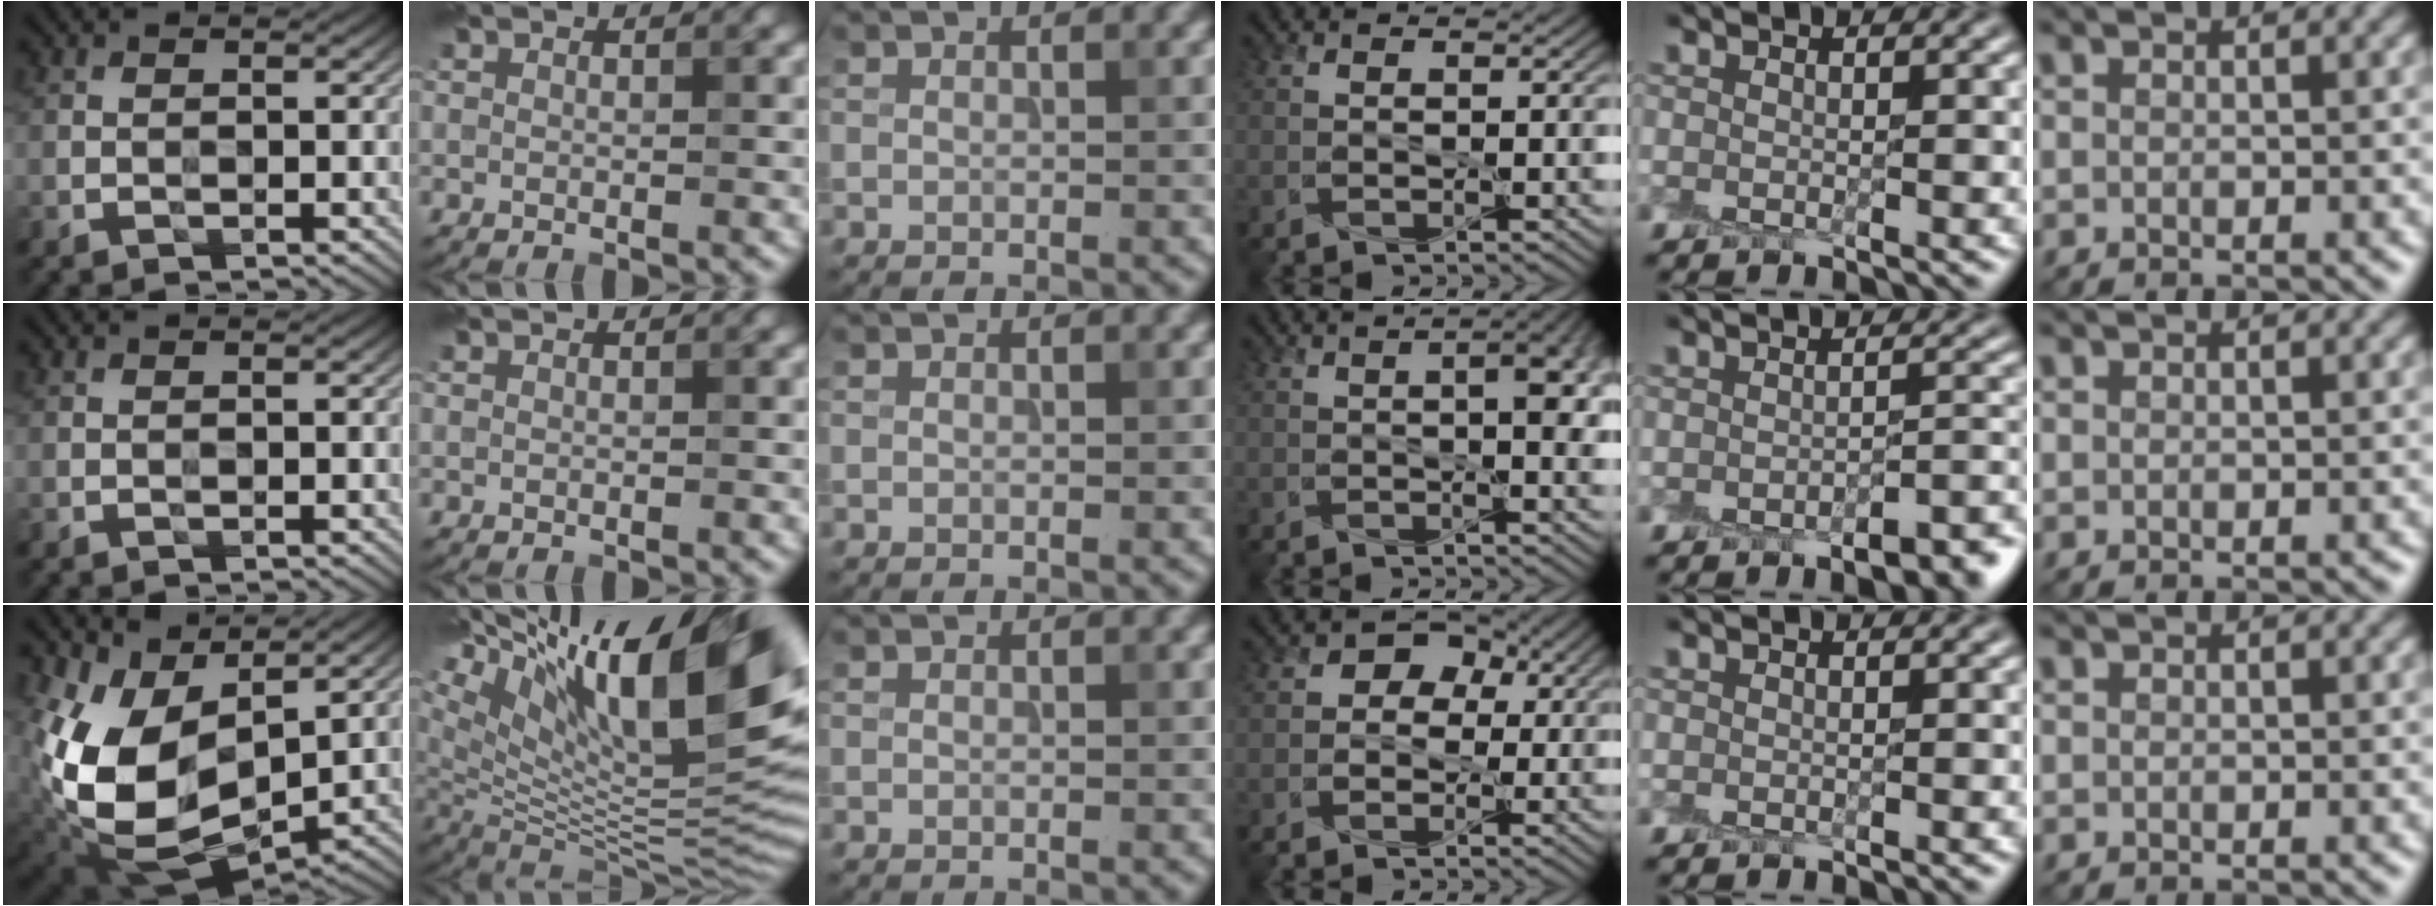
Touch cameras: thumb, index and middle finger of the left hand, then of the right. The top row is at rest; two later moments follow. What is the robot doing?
{"motion": "peel", "object": "cling film"}